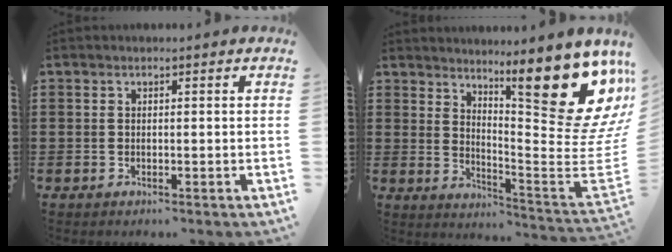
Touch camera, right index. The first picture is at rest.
{"total": 16.2, "force": [9.9, 4.0, 12.3], "torque": [-0.180, -0.084, 0.160]}